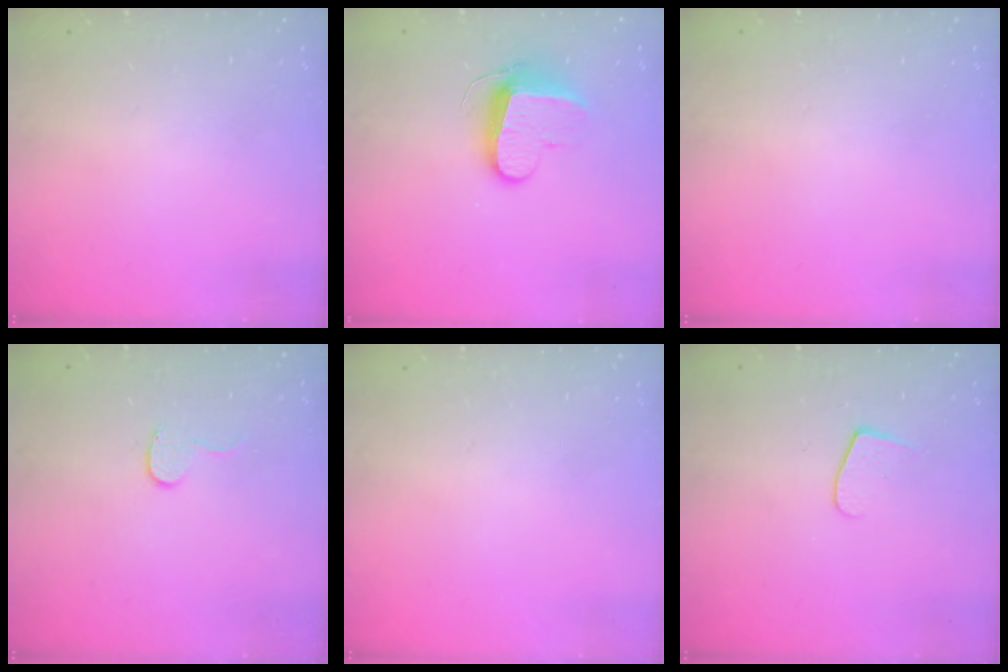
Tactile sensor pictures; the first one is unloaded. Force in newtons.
{"total": 9.9, "press": 9.9, "slide": 0.1}
{"total": 0.0}
{"total": 4.9, "press": 4.9, "slide": 0.4}
{"total": 0.0}
{"total": 5.8, "press": 5.8, "slide": 0.7}